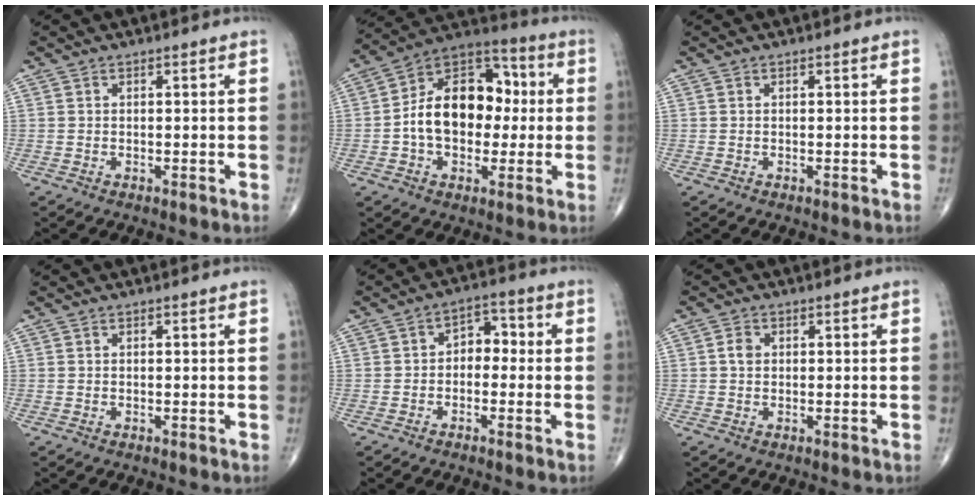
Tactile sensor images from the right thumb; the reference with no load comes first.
{"total": 17.5, "force": [0.0, 11.8, 12.9], "torque": [-0.169, 0.038, -0.008]}
{"total": 0.0}
{"total": 0.0}
{"total": 5.1, "force": [-0.5, 3.6, 3.5], "torque": [-0.025, 0.025, -0.023]}
{"total": 2.0, "force": [0.3, 1.6, 1.2], "torque": [-0.018, 0.004, 0.002]}